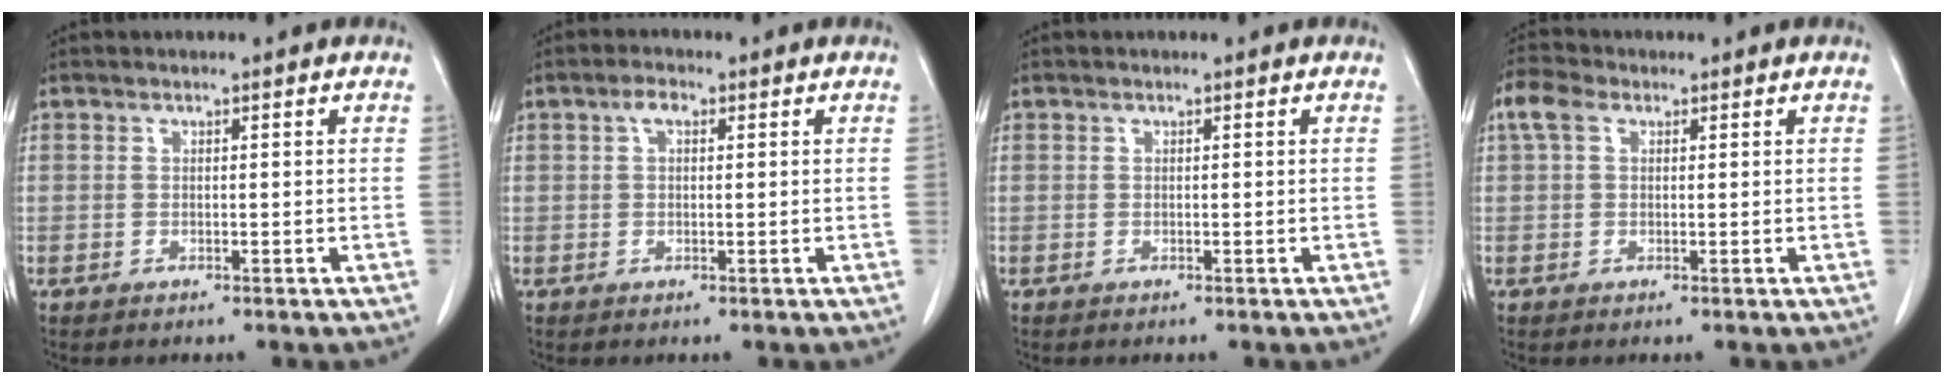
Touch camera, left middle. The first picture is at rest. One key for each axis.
{"total": 1.9, "fx": 0.7, "fy": 0.9, "fz": 1.5, "tx": -0.032, "ty": 0.010, "tz": 0.014}
{"total": 0.0}
{"total": 3.4, "fx": 1.4, "fy": 2.1, "fz": 2.2, "tx": -0.057, "ty": 0.026, "tz": 0.031}